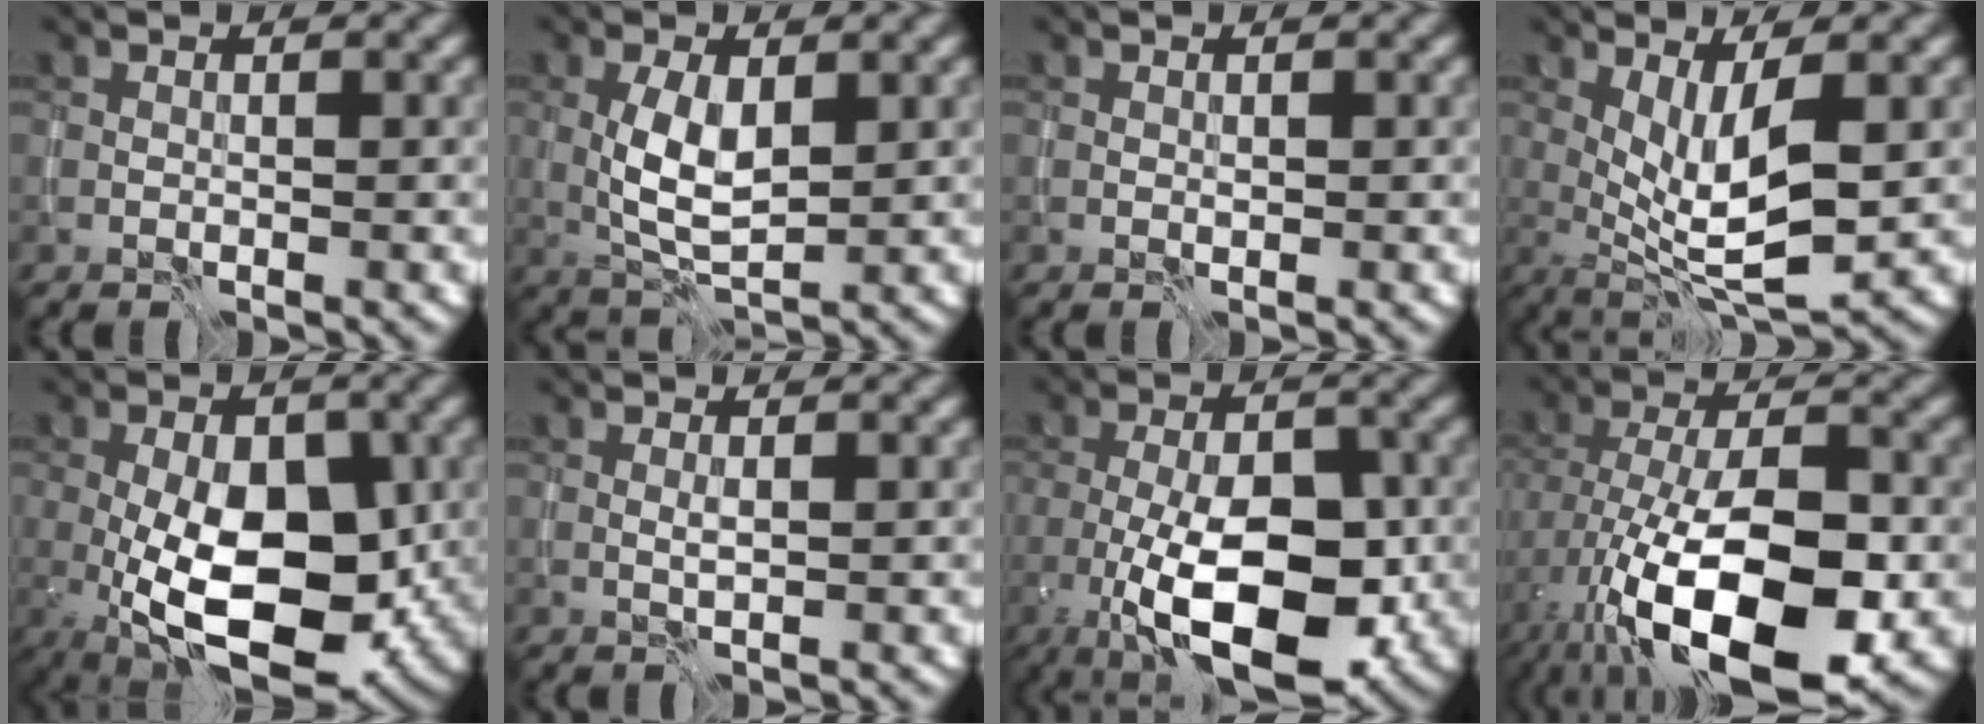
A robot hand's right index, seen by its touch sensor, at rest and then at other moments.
{"total": 4.4, "force": [0.4, 1.9, 3.9], "torque": [-0.083, 0.000, 0.010]}
{"total": 0.0}
{"total": 6.4, "force": [0.4, 1.8, 6.1], "torque": [-0.104, -0.011, 0.013]}
{"total": 11.6, "force": [-2.5, 6.0, 9.6], "torque": [-0.159, -0.009, -0.041]}
{"total": 0.6, "force": [0.1, 0.0, 0.6], "torque": [-0.013, 0.001, 0.001]}
{"total": 10.9, "force": [-3.1, 4.7, 9.4], "torque": [-0.150, -0.002, -0.054]}
{"total": 15.8, "force": [-6.1, 6.8, 12.8], "torque": [-0.217, -0.008, -0.103]}